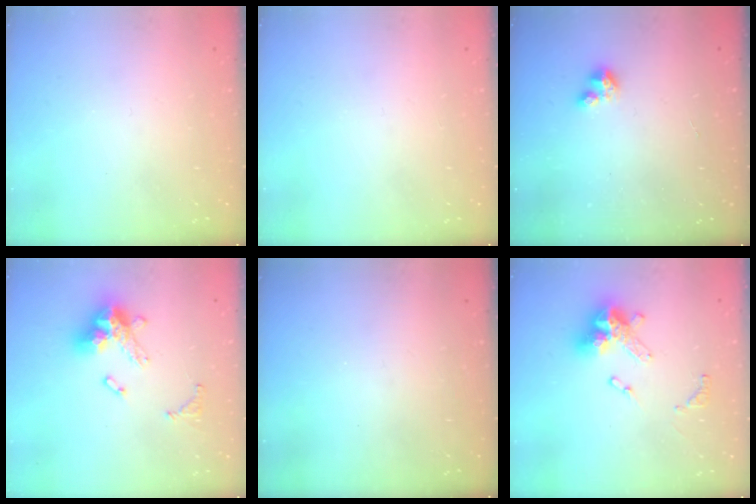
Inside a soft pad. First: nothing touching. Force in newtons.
{"total": 0.0}
{"total": 2.9, "press": 2.9, "slide": 0.2}
{"total": 13.4, "press": 13.4, "slide": 0.9}
{"total": 0.0}
{"total": 13.1, "press": 13.0, "slide": 1.4}